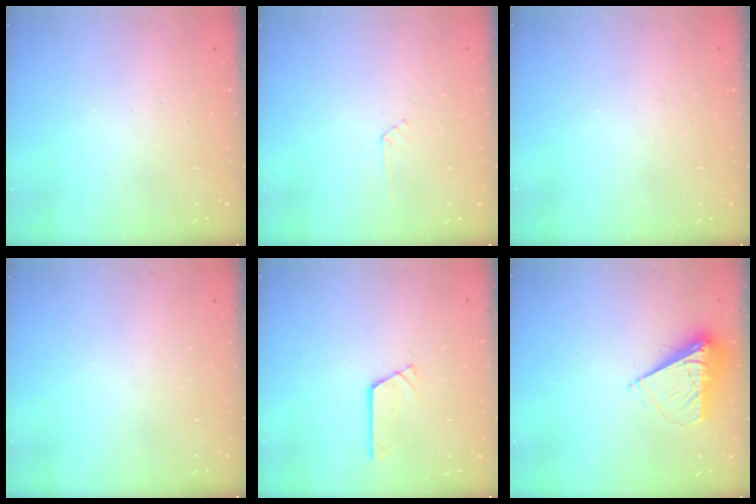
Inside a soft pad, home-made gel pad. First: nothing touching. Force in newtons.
{"total": 3.0, "press": 3.0, "slide": 0.3}
{"total": 0.0}
{"total": 0.0}
{"total": 2.8, "press": 2.8, "slide": 0.2}
{"total": 7.8, "press": 7.8, "slide": 1.0}